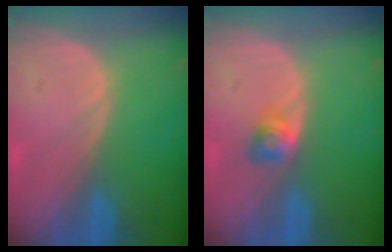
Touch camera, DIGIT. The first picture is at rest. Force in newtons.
{"total": 2.7, "press": 2.4, "slide": 1.1}